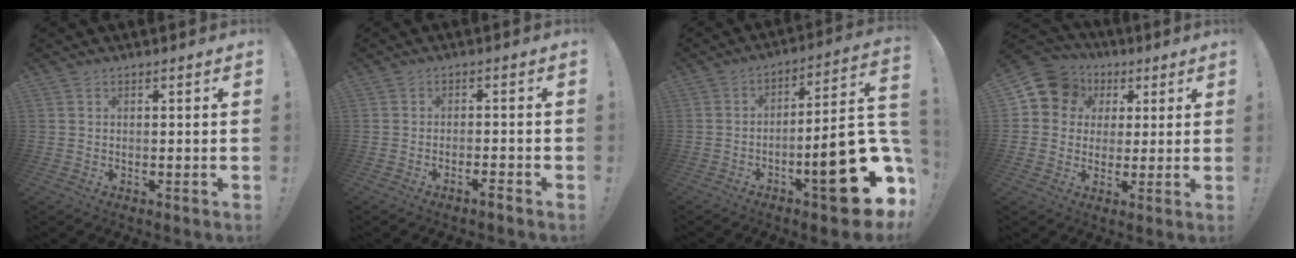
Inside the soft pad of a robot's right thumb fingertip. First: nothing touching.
{"total": 2.6, "force": [-2.0, 0.1, 1.7], "torque": [-0.026, 0.005, -0.034]}
{"total": 23.3, "force": [-8.3, 6.3, 20.9], "torque": [-0.269, 0.046, -0.122]}
{"total": 10.4, "force": [3.6, 9.3, 2.9], "torque": [-0.044, -0.008, 0.074]}